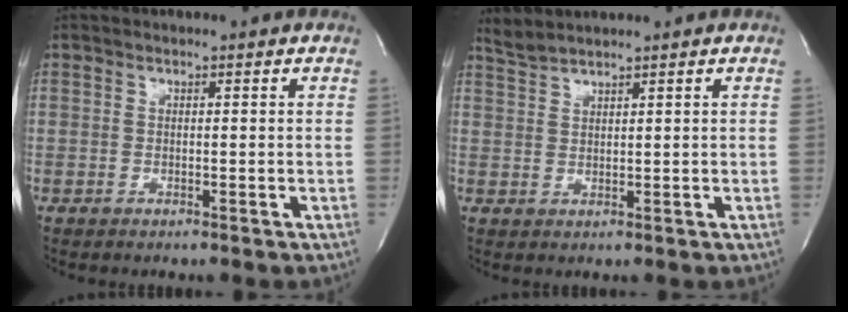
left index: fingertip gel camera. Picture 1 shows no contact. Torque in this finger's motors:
{"motor_torque": [0.04, -0.07, 0.02, 0.00]}